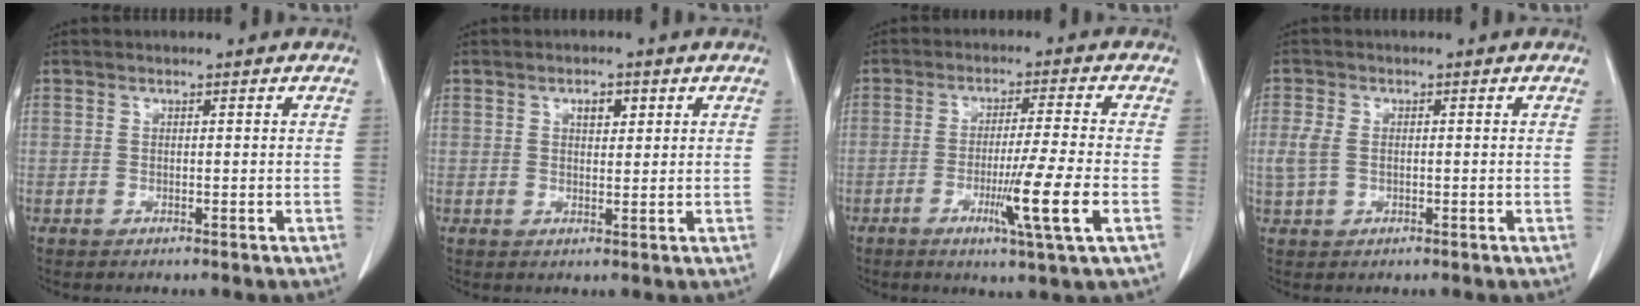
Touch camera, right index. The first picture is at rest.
{"total": 2.6, "force": [1.2, 1.2, 1.9], "torque": [-0.030, 0.000, 0.020]}
{"total": 9.3, "force": [-3.0, -1.3, 8.7], "torque": [-0.147, -0.026, -0.053]}
{"total": 4.4, "force": [-0.5, 2.5, 3.5], "torque": [-0.113, 0.011, -0.011]}